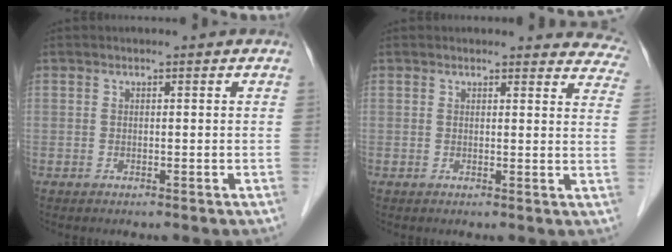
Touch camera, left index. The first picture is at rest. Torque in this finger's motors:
{"motor_torque": [0.97, -1.17, 0.02, 0.00]}